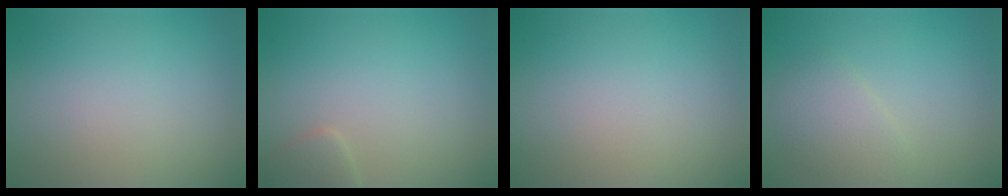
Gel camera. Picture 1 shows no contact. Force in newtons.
{"total": 1.6, "press": 1.6, "slide": 0.1}
{"total": 0.0}
{"total": 2.4, "press": 2.4, "slide": 0.2}